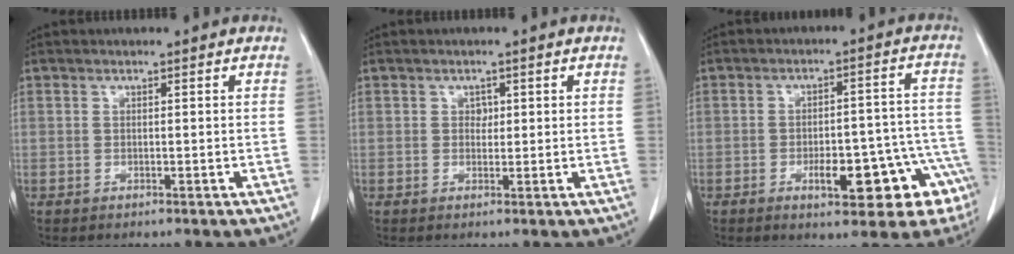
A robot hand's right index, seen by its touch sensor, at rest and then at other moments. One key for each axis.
{"total": 1.3, "fx": 0.4, "fy": 1.0, "fz": 0.7, "tx": -0.007, "ty": 0.000, "tz": 0.004}
{"total": 13.1, "fx": -6.4, "fy": 4.8, "fz": 10.4, "tx": -0.070, "ty": 0.038, "tz": -0.073}